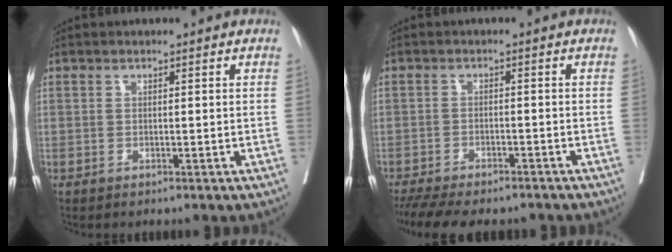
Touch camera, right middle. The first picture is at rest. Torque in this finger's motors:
{"motor_torque": [1.01, -1.07, 0.16, 0.03]}